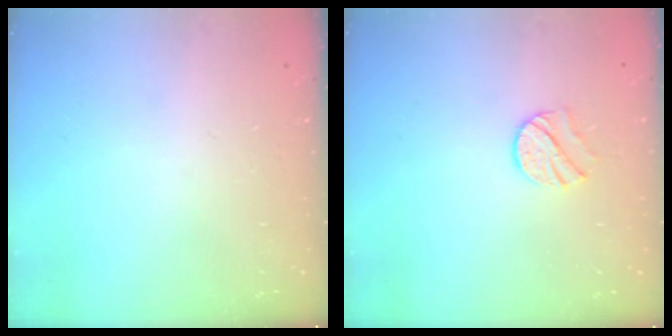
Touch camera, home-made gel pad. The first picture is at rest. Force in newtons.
{"total": 8.1, "press": 8.1, "slide": 0.1}